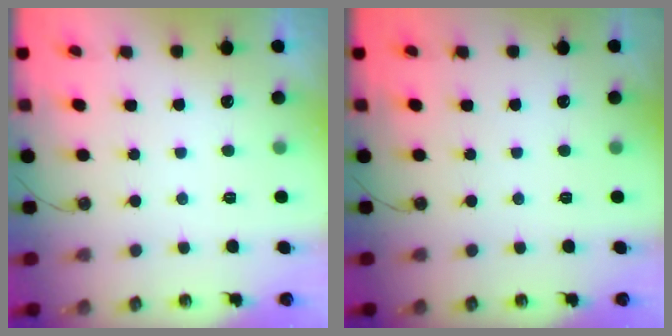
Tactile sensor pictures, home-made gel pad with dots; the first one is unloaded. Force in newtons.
{"total": 0.0}